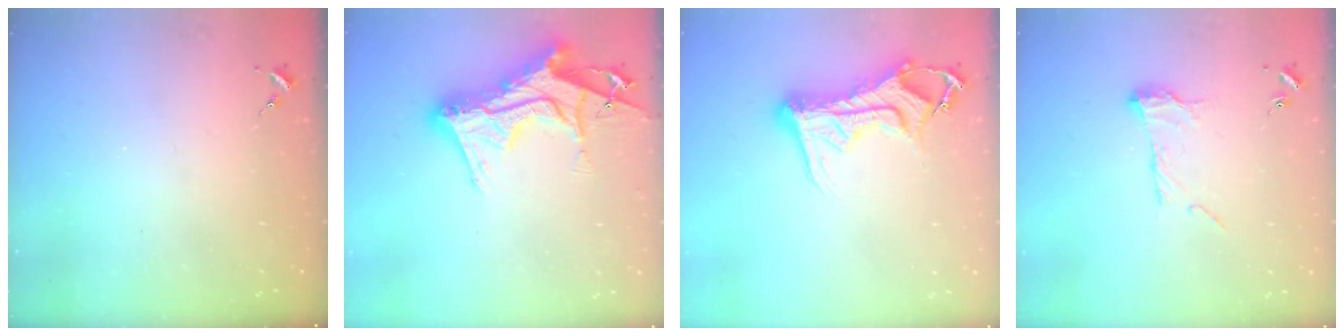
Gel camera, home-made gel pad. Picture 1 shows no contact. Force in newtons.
{"total": 22.4, "press": 22.4, "slide": 1.8}
{"total": 14.1, "press": 14.0, "slide": 1.6}
{"total": 10.3, "press": 10.3, "slide": 0.5}